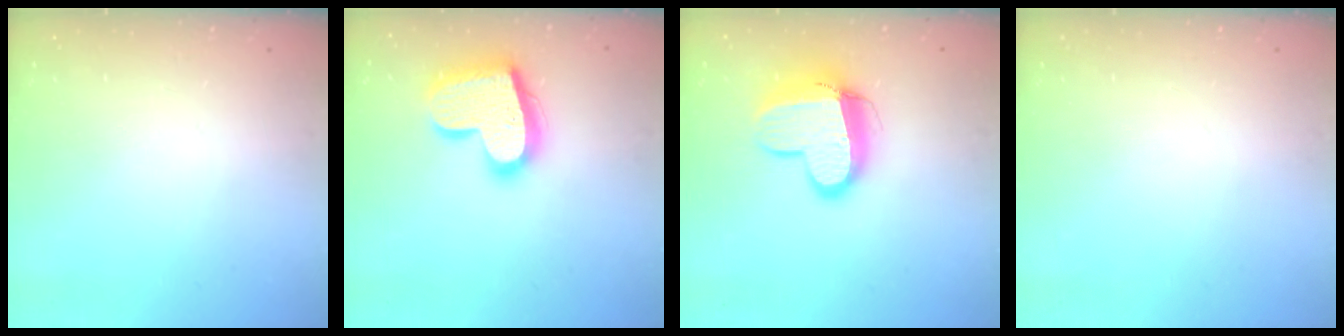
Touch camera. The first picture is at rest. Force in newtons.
{"total": 20.1, "press": 20.0, "slide": 1.7}
{"total": 12.9, "press": 12.8, "slide": 1.4}
{"total": 0.0}